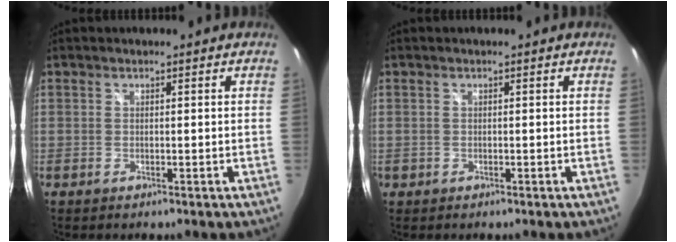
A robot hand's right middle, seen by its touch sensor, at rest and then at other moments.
{"total": 0.7, "force": [-0.3, 0.6, 0.1], "torque": [-0.002, -0.002, -0.004]}